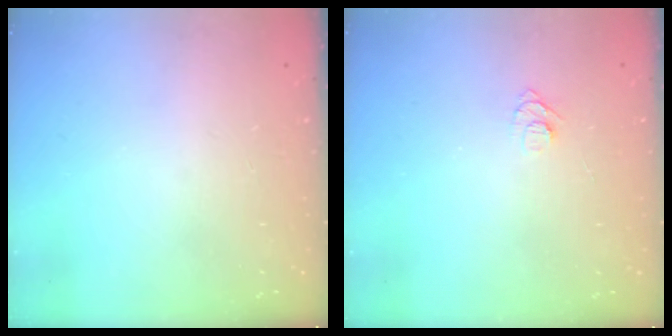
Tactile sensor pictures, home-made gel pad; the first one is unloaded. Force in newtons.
{"total": 5.2, "press": 5.1, "slide": 0.6}